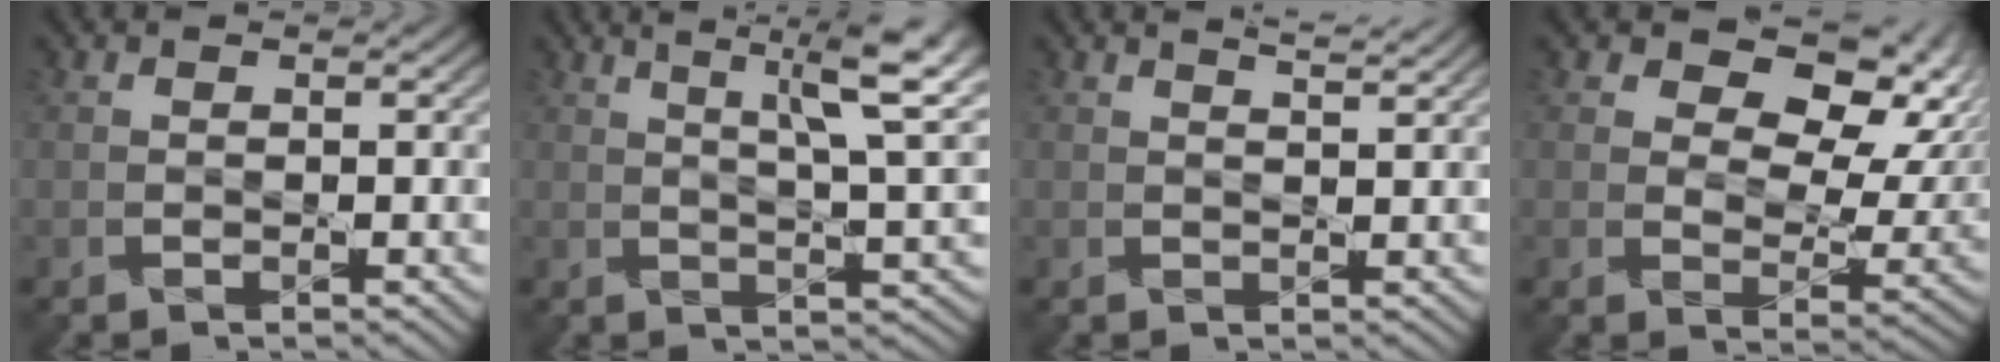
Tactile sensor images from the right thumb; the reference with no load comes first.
{"total": 8.7, "force": [4.6, 1.5, 7.2], "torque": [-0.095, 0.020, 0.060]}
{"total": 2.1, "force": [2.0, 0.0, 0.6], "torque": [-0.010, -0.005, 0.022]}
{"total": 10.1, "force": [4.9, 6.2, 6.3], "torque": [-0.096, 0.003, 0.068]}